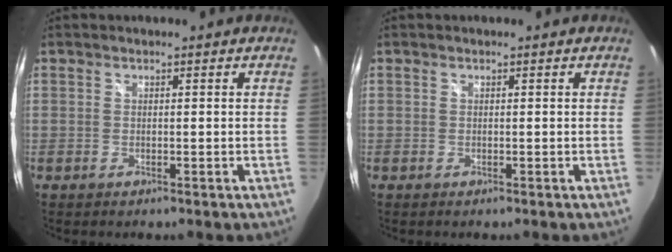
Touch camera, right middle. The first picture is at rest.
{"total": 0.0}